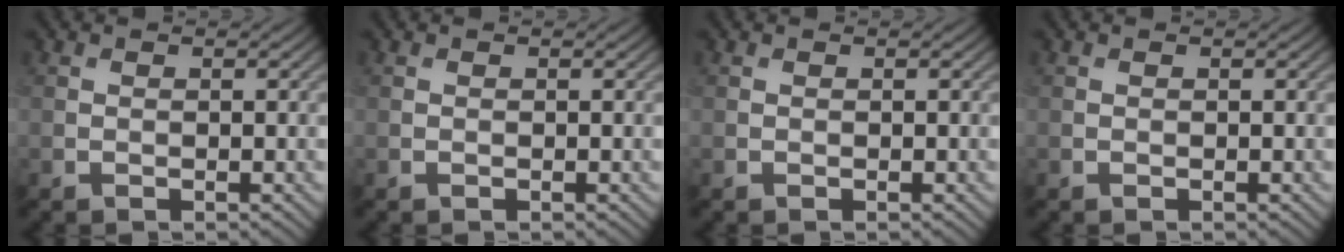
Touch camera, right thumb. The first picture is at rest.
{"total": 0.0}
{"total": 0.0}
{"total": 0.0}